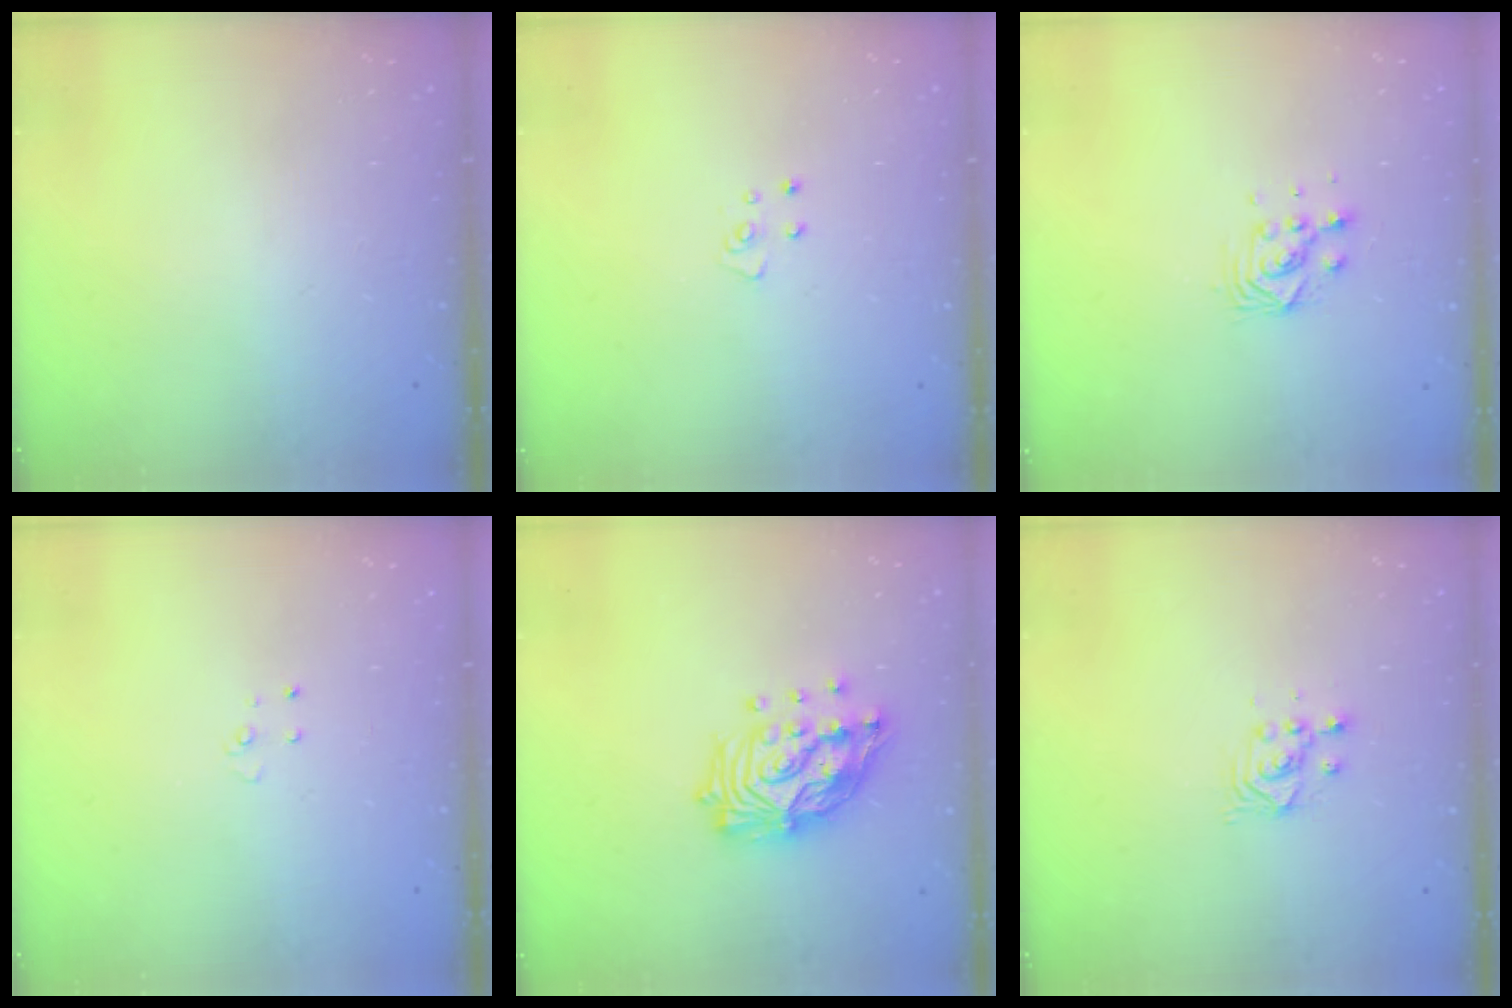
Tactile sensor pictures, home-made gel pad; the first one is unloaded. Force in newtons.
{"total": 3.8, "press": 3.8, "slide": 0.3}
{"total": 6.2, "press": 6.2, "slide": 0.2}
{"total": 2.7, "press": 2.7, "slide": 0.2}
{"total": 16.7, "press": 16.6, "slide": 1.1}
{"total": 2.8, "press": 2.8, "slide": 0.1}